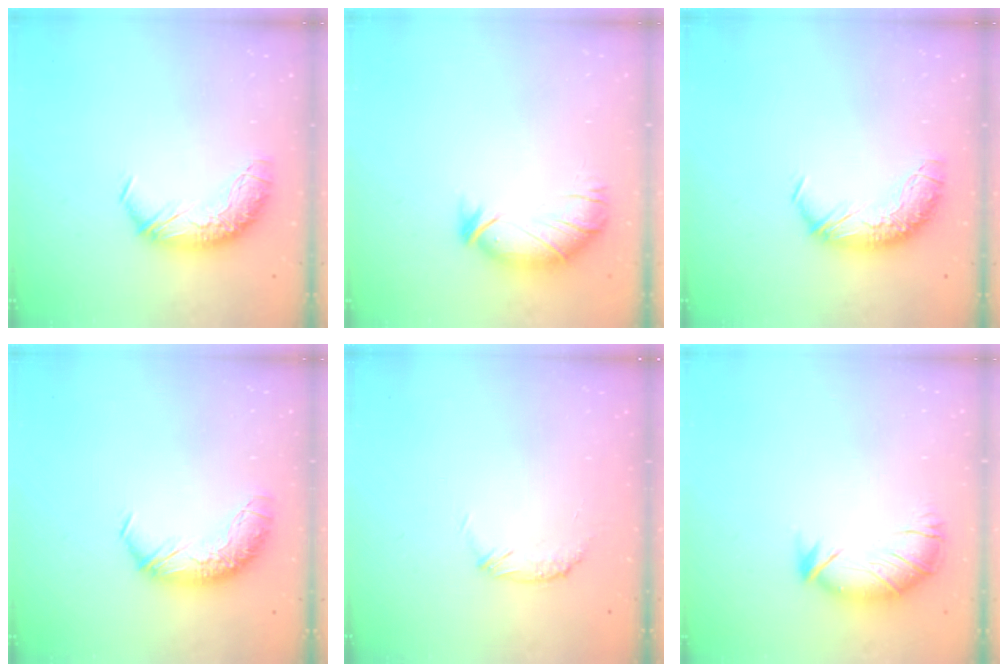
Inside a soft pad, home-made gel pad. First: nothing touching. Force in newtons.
{"total": 2.9, "press": 2.4, "slide": 1.7}
{"total": 0.0}
{"total": 0.0}
{"total": 5.0, "press": 4.9, "slide": 1.3}
{"total": 2.8, "press": 2.0, "slide": 1.9}